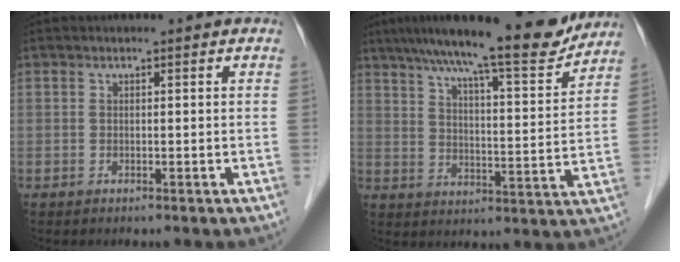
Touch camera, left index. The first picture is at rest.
{"total": 17.4, "force": [15.0, 1.6, 8.7], "torque": [-0.133, 0.000, 0.215]}